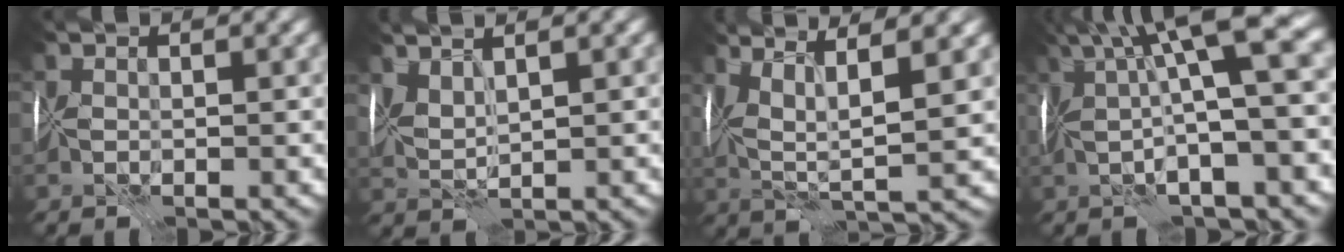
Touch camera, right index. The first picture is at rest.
{"total": 2.3, "force": [1.7, 0.2, 1.5], "torque": [-0.040, 0.006, 0.039]}
{"total": 5.8, "force": [2.4, 1.0, 5.2], "torque": [-0.103, 0.005, 0.045]}
{"total": 10.2, "force": [3.3, 1.8, 9.4], "torque": [-0.147, 0.021, 0.055]}